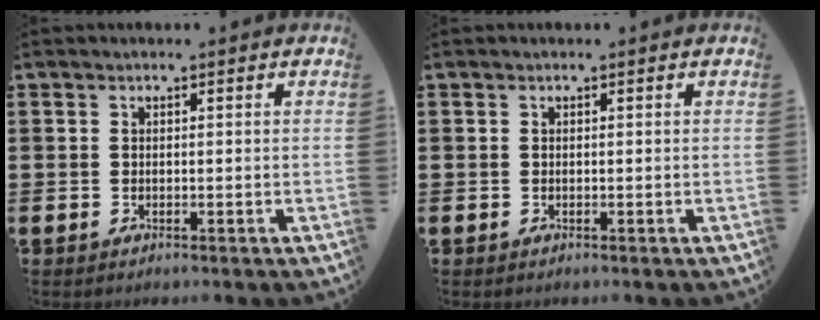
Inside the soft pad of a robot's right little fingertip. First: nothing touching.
{"total": 0.0}